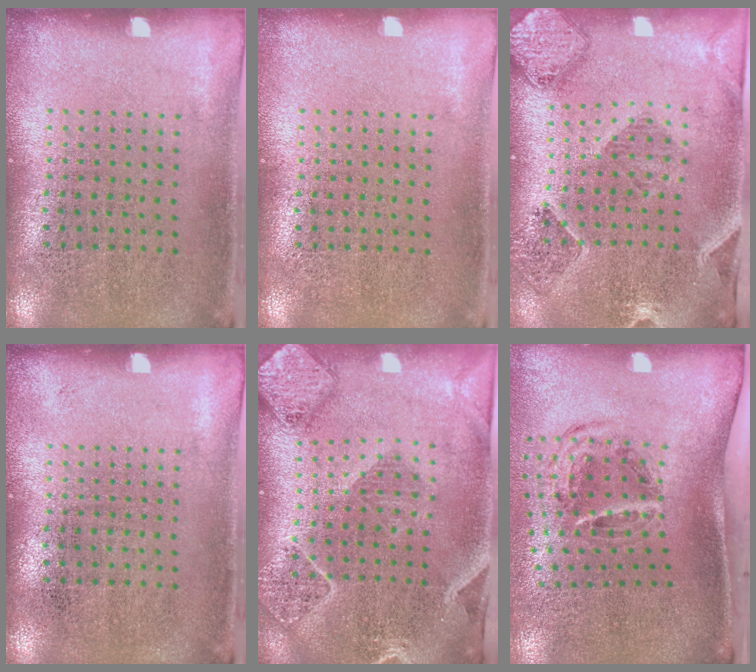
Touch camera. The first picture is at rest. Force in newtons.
{"total": 0.0}
{"total": 1.6, "press": 1.6, "slide": 0.3}
{"total": 0.0}
{"total": 2.4, "press": 2.2, "slide": 0.9}
{"total": 1.5, "press": 1.1, "slide": 1.0}